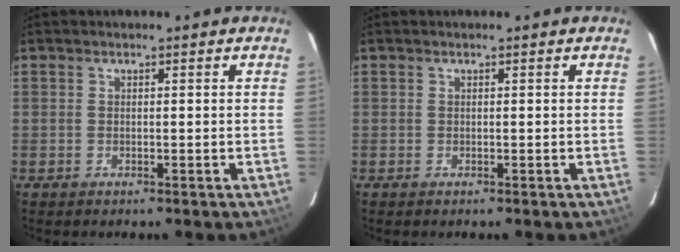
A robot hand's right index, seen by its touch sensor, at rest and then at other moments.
{"total": 0.0}